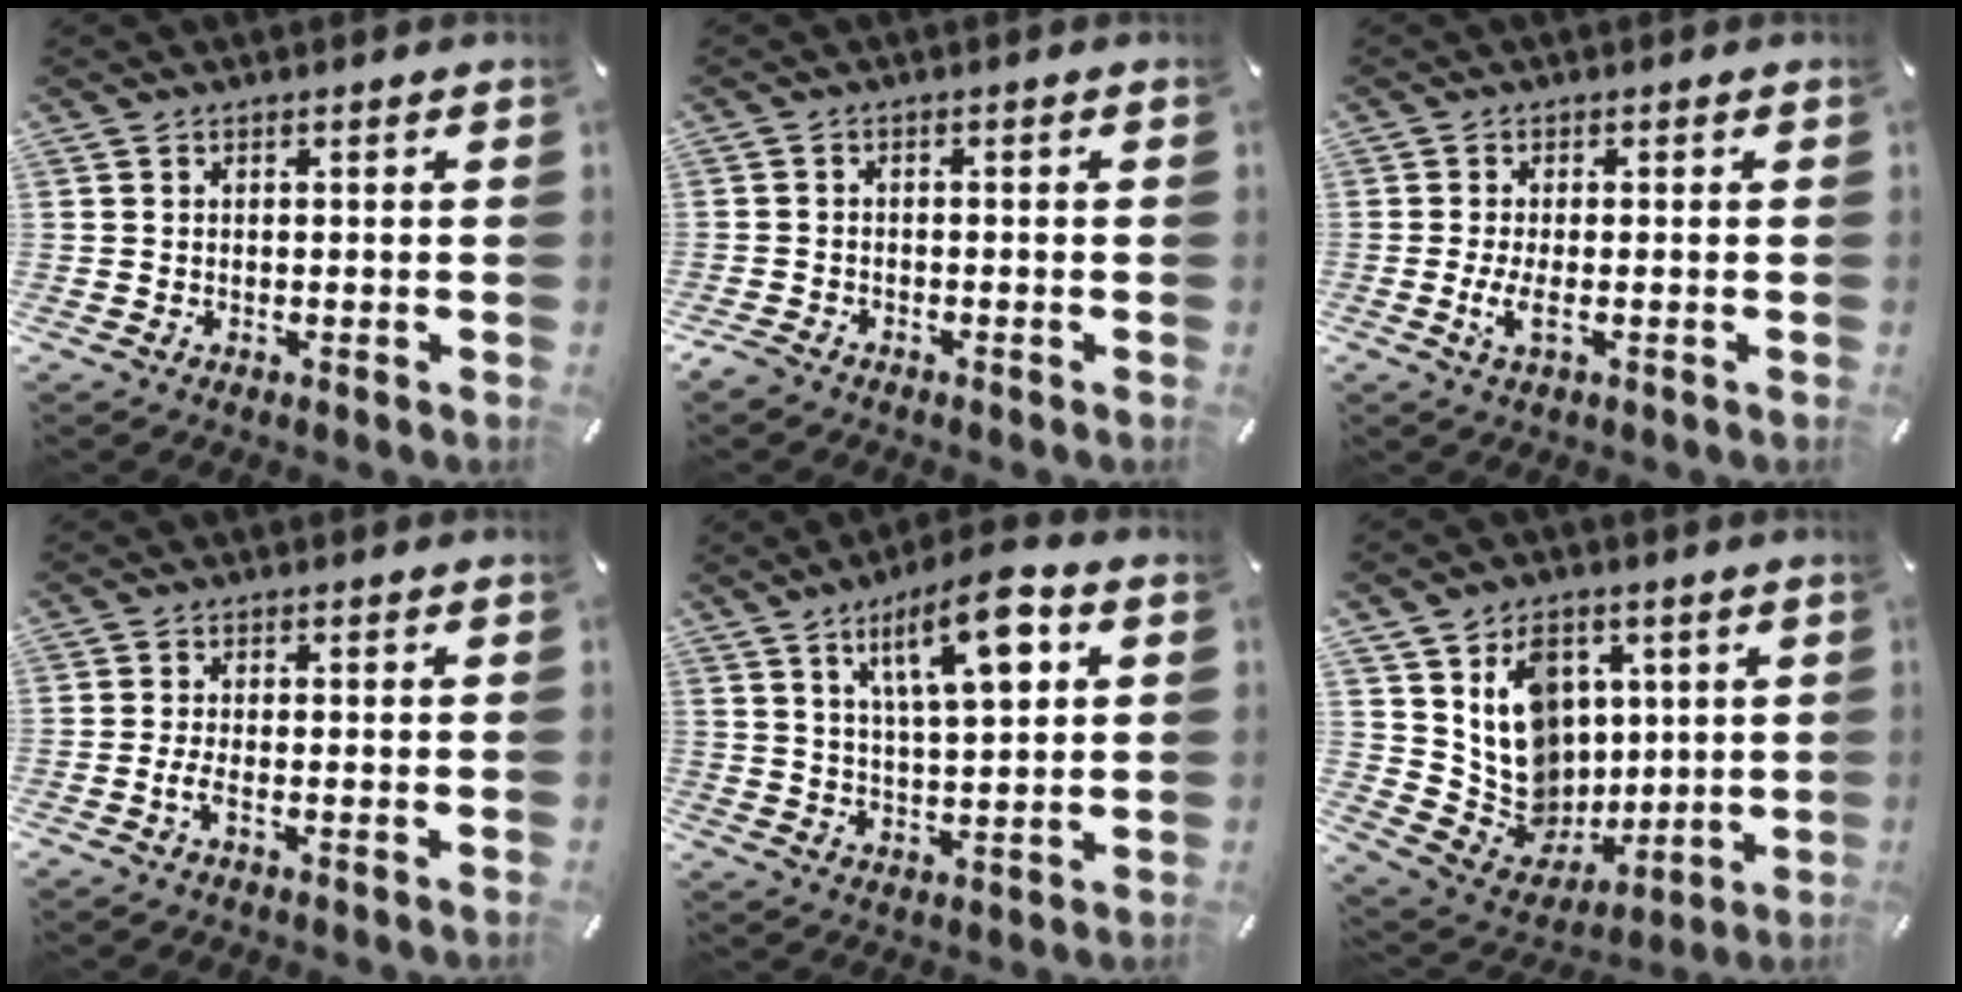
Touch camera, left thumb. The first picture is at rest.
{"total": 2.4, "force": [-2.0, 1.1, 0.7], "torque": [-0.019, 0.009, -0.042]}
{"total": 4.0, "force": [-0.9, 1.2, 3.7], "torque": [-0.083, -0.008, -0.020]}
{"total": 2.8, "force": [-1.1, 0.6, 2.5], "torque": [-0.058, -0.006, -0.022]}
{"total": 14.0, "force": [6.3, 4.8, 11.5], "torque": [-0.186, -0.019, 0.098]}
{"total": 15.3, "force": [3.2, 13.5, 6.5], "torque": [-0.112, -0.017, 0.080]}